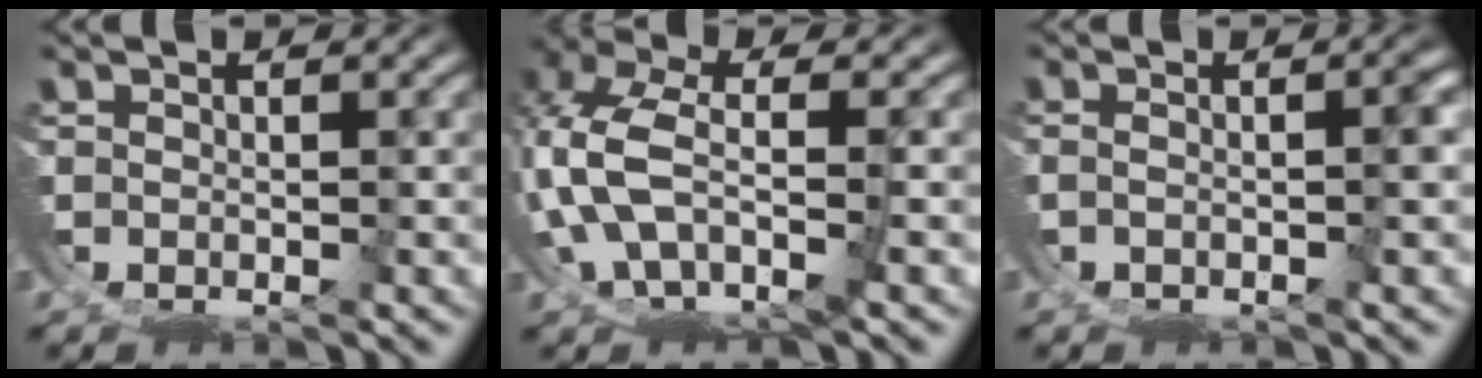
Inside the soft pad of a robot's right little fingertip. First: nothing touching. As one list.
[{"total": 9.2, "force": [-0.6, 7.5, 5.3], "torque": [-0.155, -0.031, -0.002]}, {"total": 2.4, "force": [-0.5, 0.7, 2.2], "torque": [-0.022, 0.000, -0.007]}]